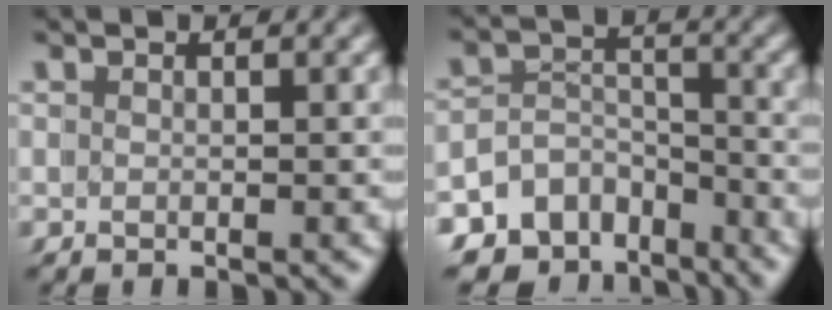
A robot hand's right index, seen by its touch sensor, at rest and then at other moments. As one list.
[{"total": 10.9, "force": [-7.9, 7.0, 2.5], "torque": [-0.053, -0.033, -0.137]}]